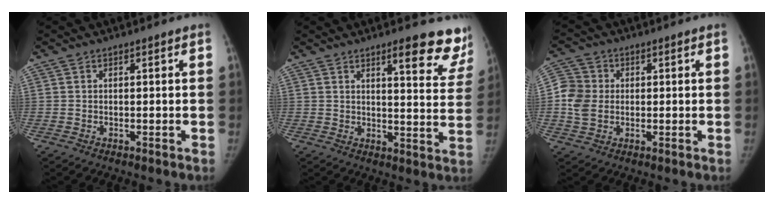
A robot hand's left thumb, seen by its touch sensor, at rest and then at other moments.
{"total": 13.1, "force": [10.1, 3.1, 7.7], "torque": [-0.050, -0.059, 0.110]}
{"total": 7.0, "force": [-0.1, 6.0, 3.6], "torque": [-0.067, 0.010, -0.008]}